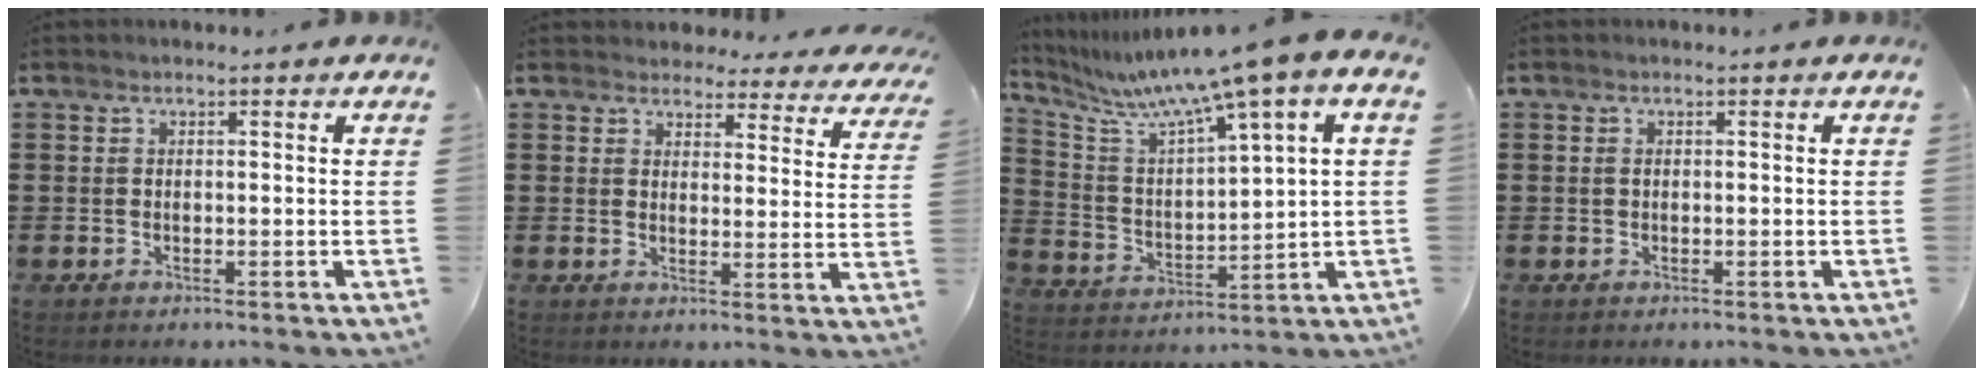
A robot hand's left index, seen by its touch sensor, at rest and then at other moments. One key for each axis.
{"total": 3.7, "fx": 3.6, "fy": 0.8, "fz": 0.3, "tx": -0.016, "ty": -0.019, "tz": 0.062}
{"total": 8.2, "fx": 6.1, "fy": -0.2, "fz": 5.6, "tx": -0.134, "ty": -0.043, "tz": 0.090}
{"total": 0.5, "fx": 0.0, "fy": 0.3, "fz": 0.4, "tx": -0.011, "ty": 0.000, "tz": -0.001}